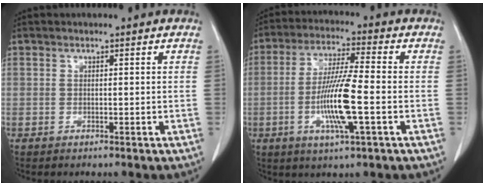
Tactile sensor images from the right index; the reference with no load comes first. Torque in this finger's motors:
{"motor_torque": [1.76, -0.19, 0.83, 0.21]}